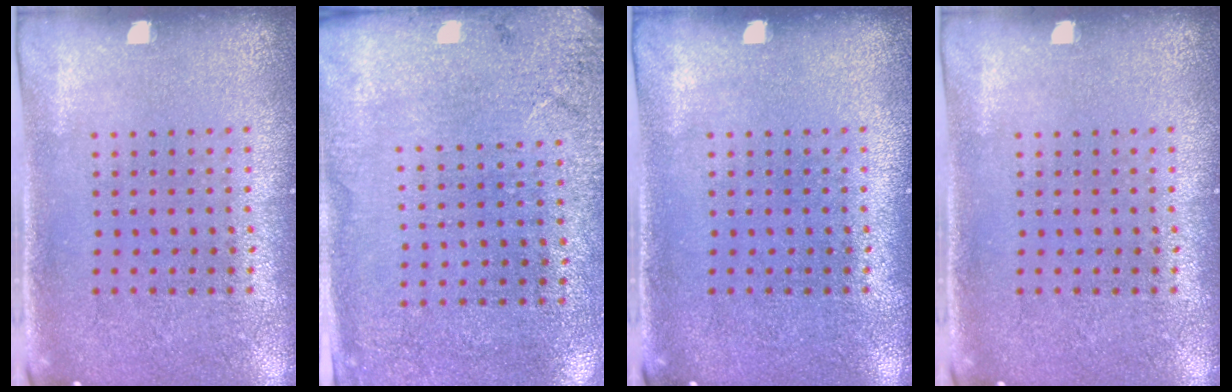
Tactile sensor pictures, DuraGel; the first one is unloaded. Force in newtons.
{"total": 2.6, "press": 2.2, "slide": 1.3}
{"total": 0.0}
{"total": 0.0}